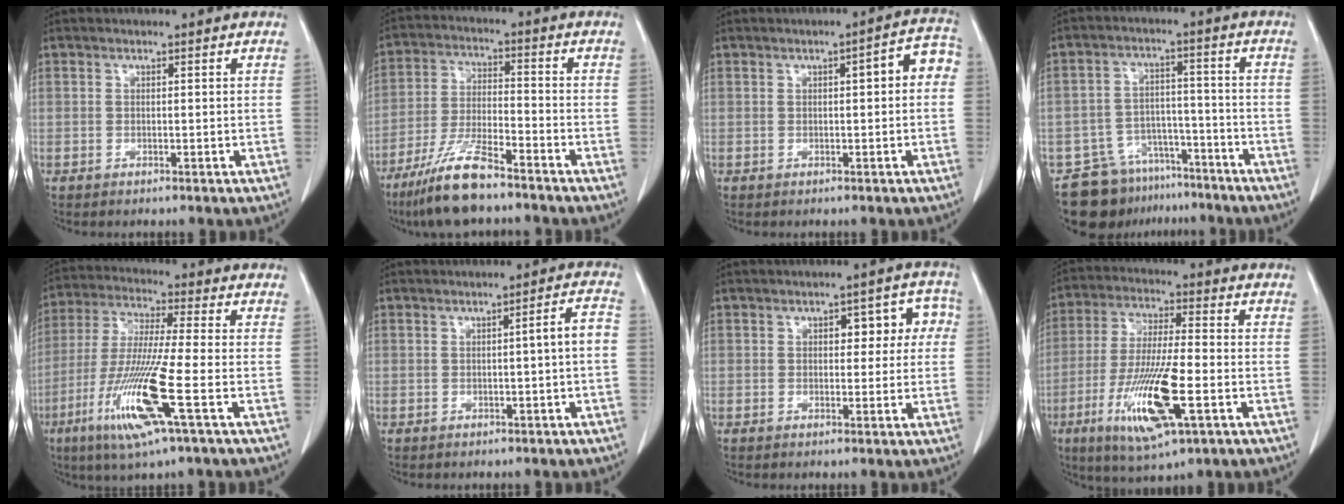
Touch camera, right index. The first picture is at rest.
{"total": 10.3, "force": [-7.9, 1.3, 6.6], "torque": [-0.133, -0.025, -0.151]}
{"total": 4.9, "force": [0.6, 1.2, 4.7], "torque": [-0.056, 0.027, 0.002]}
{"total": 10.7, "force": [-8.3, 6.5, 1.8], "torque": [-0.021, 0.038, -0.128]}
{"total": 14.3, "force": [-5.5, -0.2, 13.2], "torque": [-0.277, -0.027, -0.109]}
{"total": 3.5, "force": [-0.4, -0.1, 3.5], "torque": [-0.048, 0.011, -0.005]}
{"total": 6.1, "force": [1.3, 3.2, 5.1], "torque": [-0.046, 0.034, 0.014]}
{"total": 14.6, "force": [-5.2, 2.1, 13.5], "torque": [-0.268, -0.025, -0.091]}